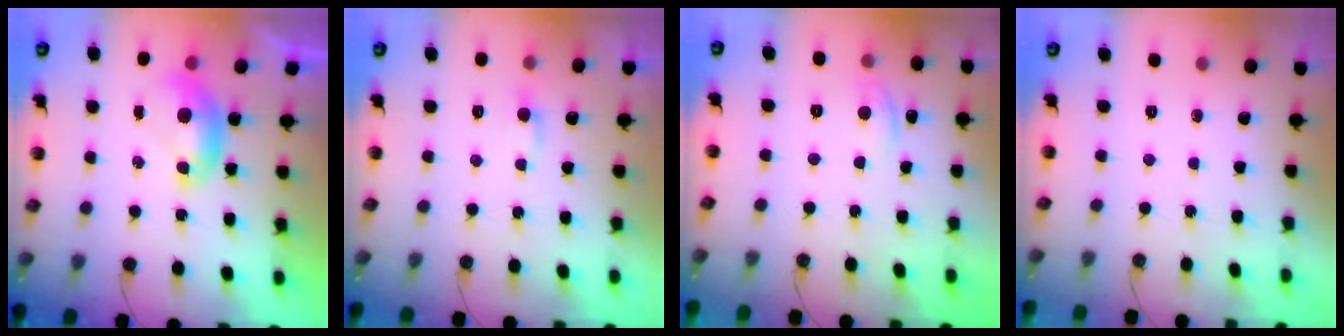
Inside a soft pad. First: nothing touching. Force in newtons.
{"total": 2.3, "press": 2.3, "slide": 0.3}
{"total": 1.8, "press": 1.7, "slide": 0.7}
{"total": 0.0}